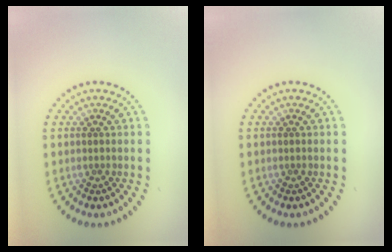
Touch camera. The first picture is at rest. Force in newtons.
{"total": 0.0}